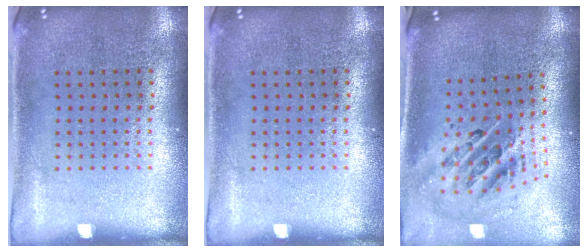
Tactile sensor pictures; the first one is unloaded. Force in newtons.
{"total": 0.0}
{"total": 1.8, "press": 1.4, "slide": 1.2}